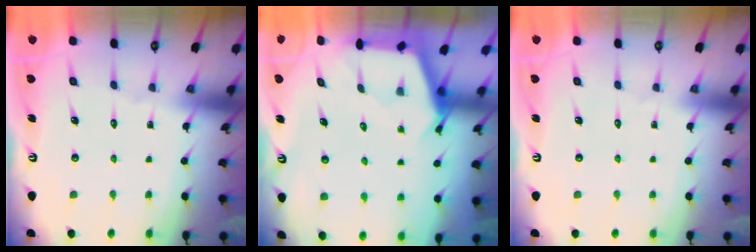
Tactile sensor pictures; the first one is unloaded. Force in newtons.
{"total": 2.7, "press": 2.7, "slide": 0.3}
{"total": 0.0}